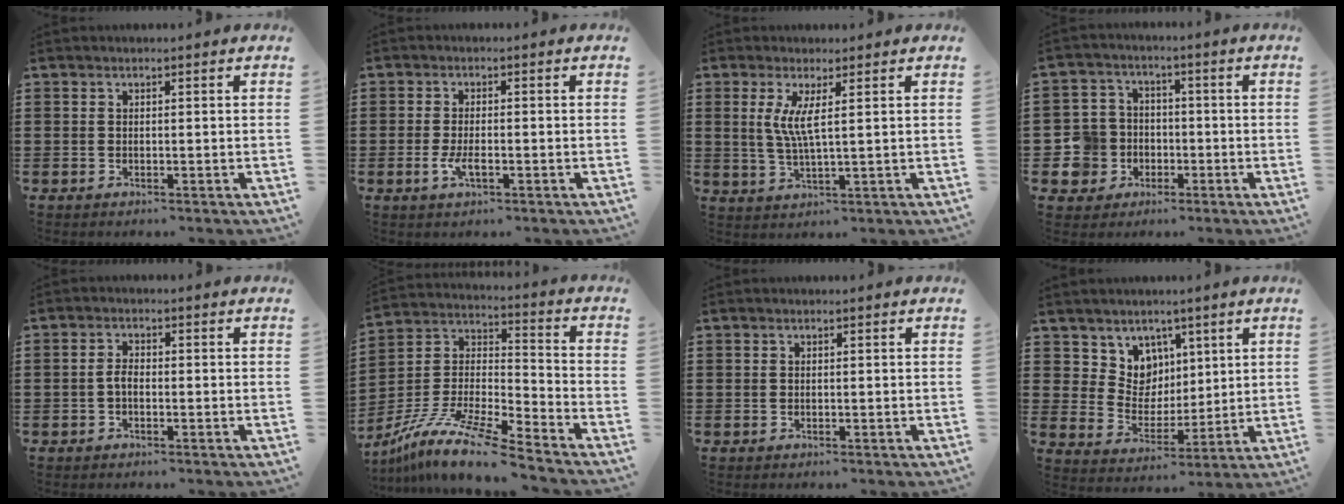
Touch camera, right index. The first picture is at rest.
{"total": 3.1, "force": [-1.1, 0.9, 2.8], "torque": [-0.061, -0.007, -0.021]}
{"total": 4.6, "force": [1.2, 0.4, 4.4], "torque": [-0.098, -0.007, 0.017]}
{"total": 6.7, "force": [-1.7, 6.4, 1.2], "torque": [-0.072, 0.003, -0.034]}
{"total": 1.9, "force": [-0.6, 0.9, 1.6], "torque": [-0.038, 0.000, -0.014]}
{"total": 12.2, "force": [-10.3, 0.7, 6.4], "torque": [-0.140, 0.006, -0.209]}
{"total": 0.0}
{"total": 6.6, "force": [3.9, 5.3, 0.5], "torque": [-0.050, -0.015, 0.075]}